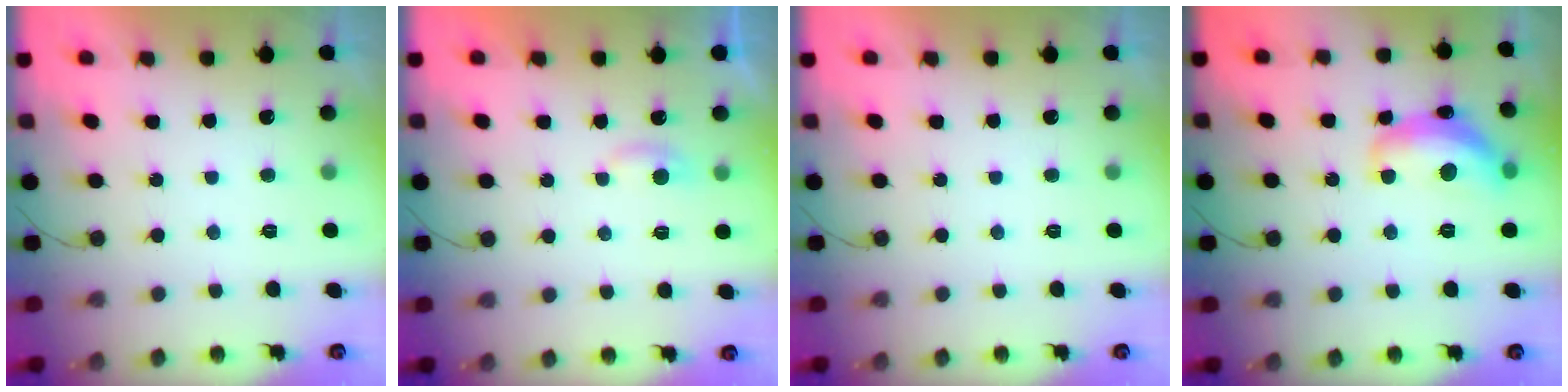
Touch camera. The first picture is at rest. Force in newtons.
{"total": 3.2, "press": 3.1, "slide": 0.3}
{"total": 0.0}
{"total": 14.4, "press": 14.4, "slide": 0.6}